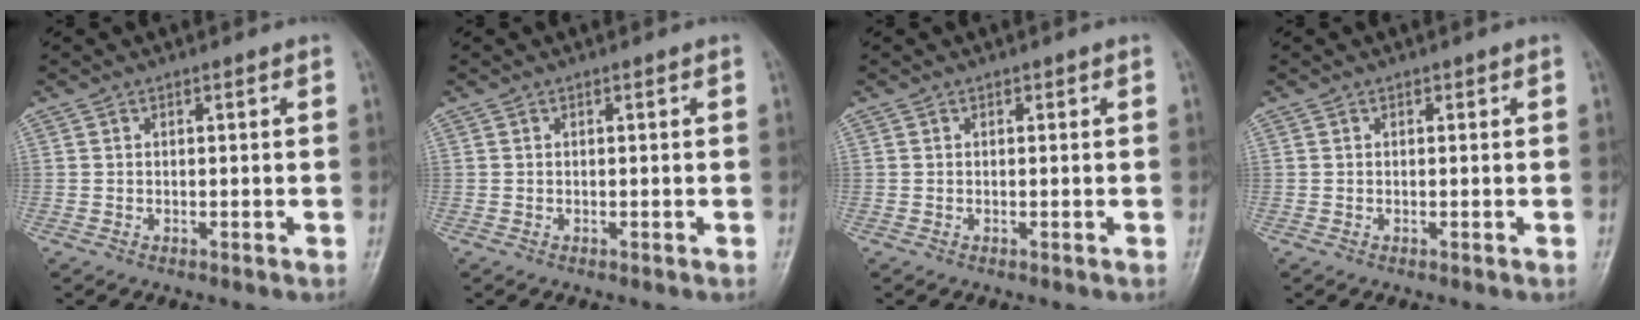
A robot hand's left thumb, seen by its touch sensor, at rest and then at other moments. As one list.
[{"total": 0.0}, {"total": 0.0}, {"total": 0.0}]